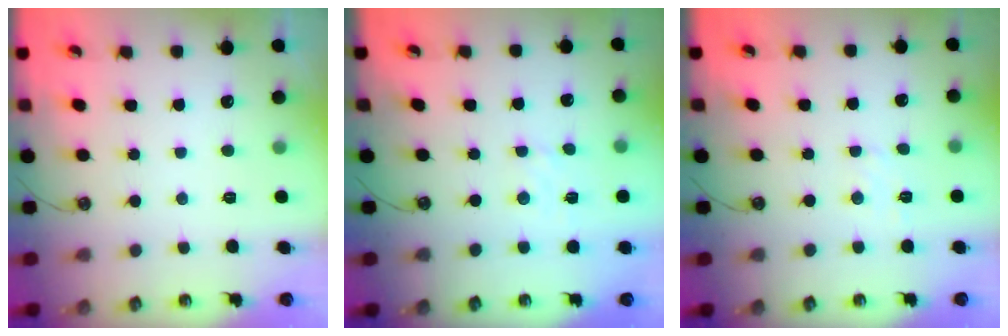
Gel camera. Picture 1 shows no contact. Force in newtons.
{"total": 2.4, "press": 2.4, "slide": 0.4}
{"total": 4.4, "press": 4.3, "slide": 0.6}